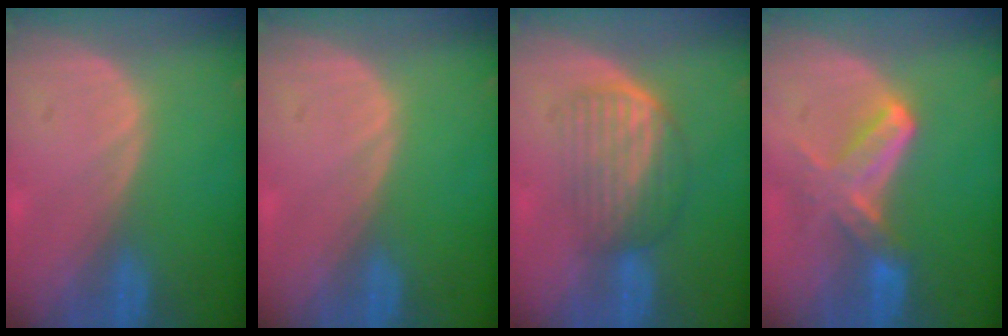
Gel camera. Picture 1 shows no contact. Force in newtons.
{"total": 0.0}
{"total": 6.9, "press": 5.9, "slide": 3.6}
{"total": 5.8, "press": 5.8, "slide": 0.3}